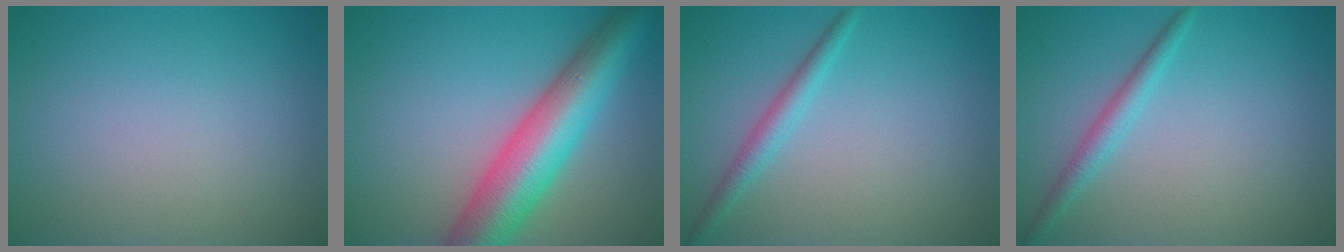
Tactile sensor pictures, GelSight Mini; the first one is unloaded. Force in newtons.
{"total": 9.0, "press": 9.0, "slide": 0.3}
{"total": 2.0, "press": 2.0, "slide": 0.1}
{"total": 2.0, "press": 2.0, "slide": 0.1}